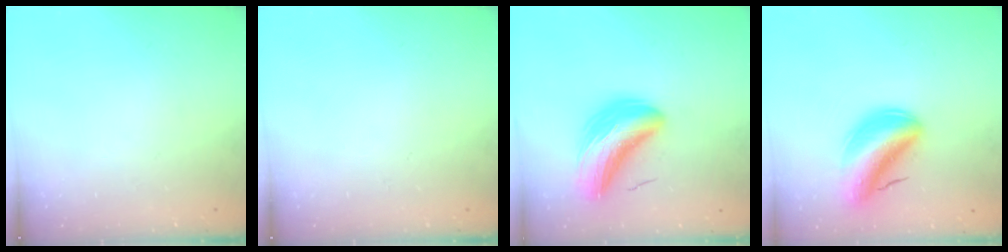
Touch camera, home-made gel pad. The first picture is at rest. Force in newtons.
{"total": 0.0}
{"total": 11.9, "press": 11.6, "slide": 2.6}
{"total": 8.9, "press": 8.4, "slide": 3.0}